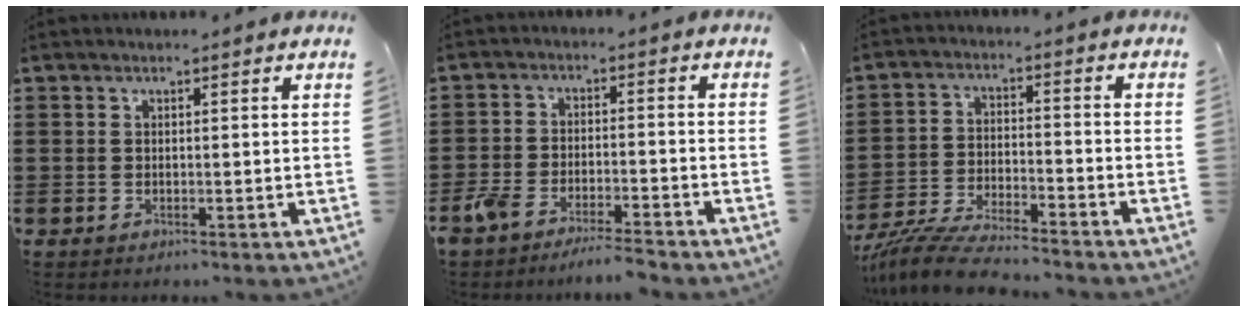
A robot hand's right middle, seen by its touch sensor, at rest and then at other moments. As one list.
[{"total": 4.9, "force": [-4.5, 0.6, 1.8], "torque": [-0.051, -0.004, -0.093]}, {"total": 7.3, "force": [-7.0, 0.4, 2.3], "torque": [-0.055, 0.001, -0.137]}]